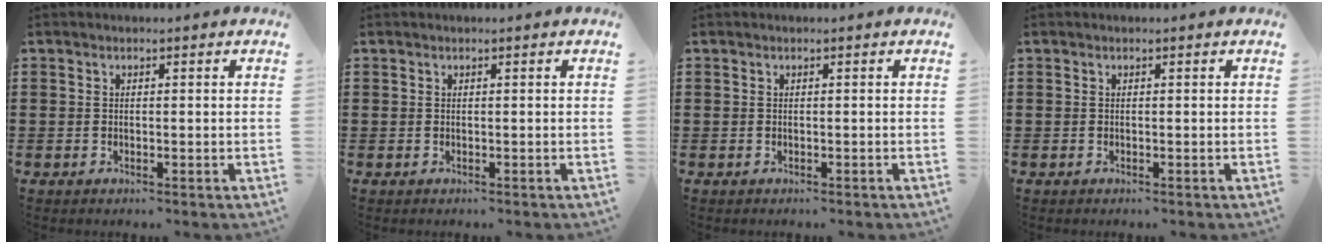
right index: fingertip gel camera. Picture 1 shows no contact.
{"total": 0.0}
{"total": 0.0}
{"total": 0.0}